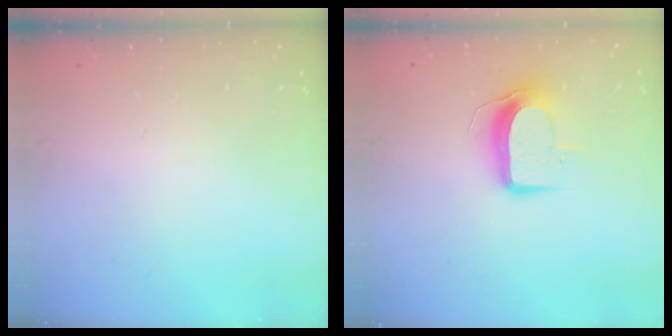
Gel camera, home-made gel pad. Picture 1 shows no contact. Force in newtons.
{"total": 9.2, "press": 9.2, "slide": 0.7}